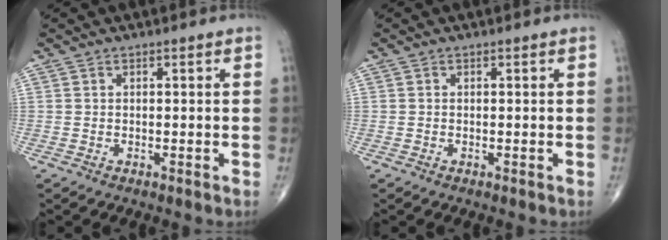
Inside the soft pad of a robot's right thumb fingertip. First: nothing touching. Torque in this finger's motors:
{"motor_torque": [-0.01, -0.05, 0.20, 0.09, -0.01]}